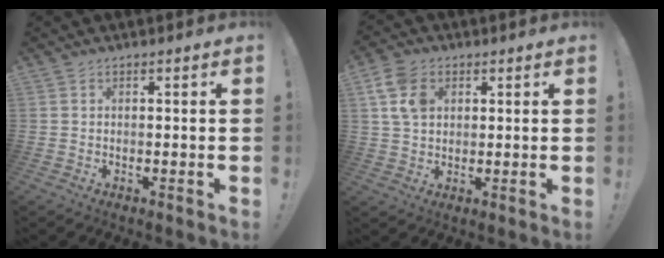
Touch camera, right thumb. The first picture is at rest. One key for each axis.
{"total": 8.8, "fx": 2.6, "fy": 6.4, "fz": 5.5, "tx": -0.113, "ty": 0.006, "tz": 0.053}